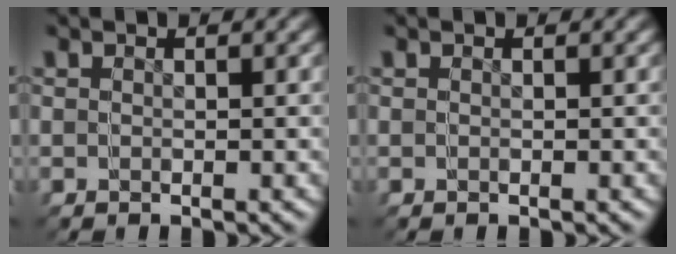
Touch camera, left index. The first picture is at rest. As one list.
[{"total": 0.0}]